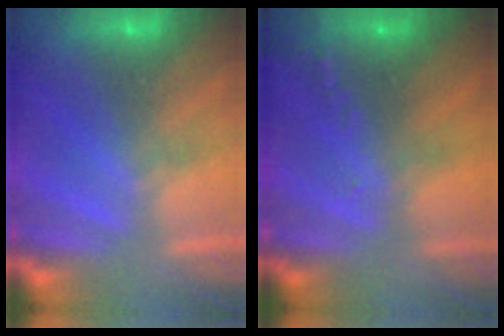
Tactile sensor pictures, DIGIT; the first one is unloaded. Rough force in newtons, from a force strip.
{"total": 6.7}